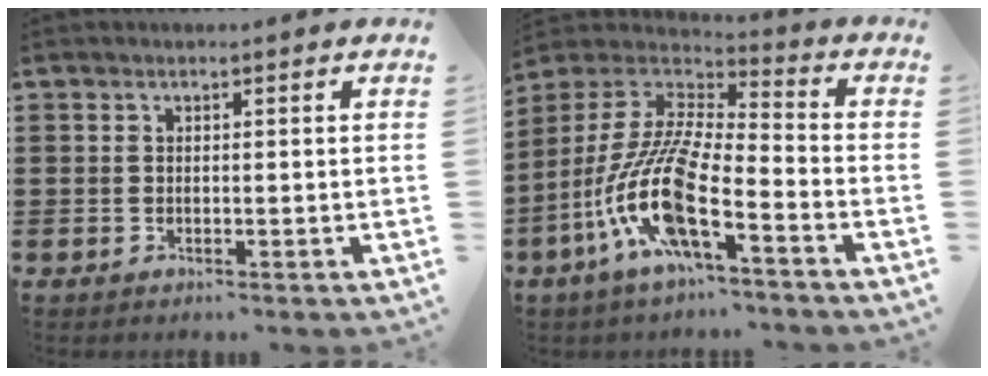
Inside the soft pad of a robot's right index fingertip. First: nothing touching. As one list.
[{"total": 13.0, "force": [-7.0, 2.5, 10.6], "torque": [-0.247, -0.020, -0.147]}]